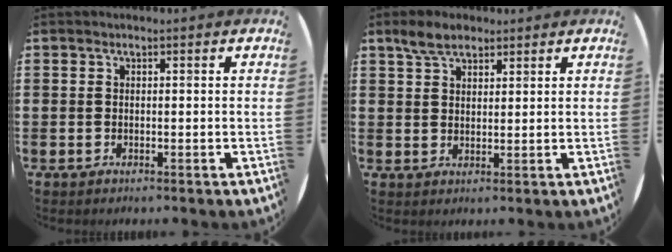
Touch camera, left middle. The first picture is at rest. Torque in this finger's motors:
{"motor_torque": [0.44, -0.38, 0.09, 0.06]}